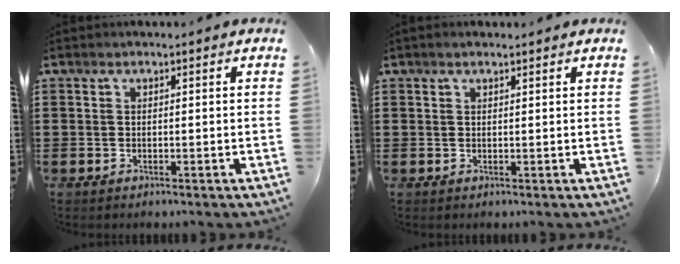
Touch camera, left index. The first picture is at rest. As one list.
[{"total": 0.6, "force": [0.5, 0.1, 0.3], "torque": [-0.009, 0.001, 0.010]}]